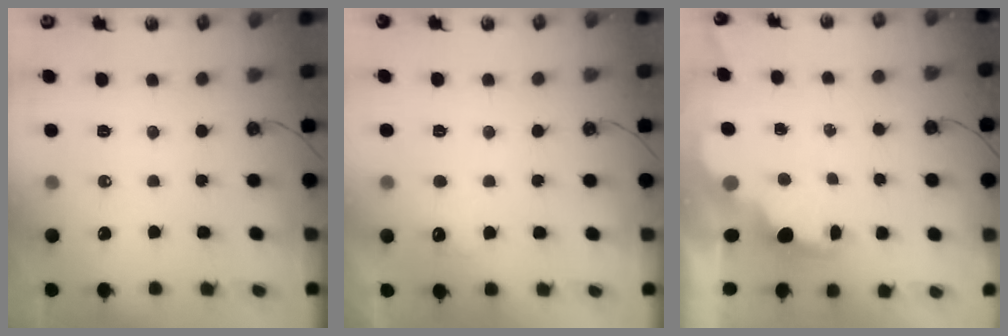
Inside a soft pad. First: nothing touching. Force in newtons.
{"total": 5.2, "press": 5.0, "slide": 1.1}
{"total": 1.9, "press": 1.8, "slide": 0.6}